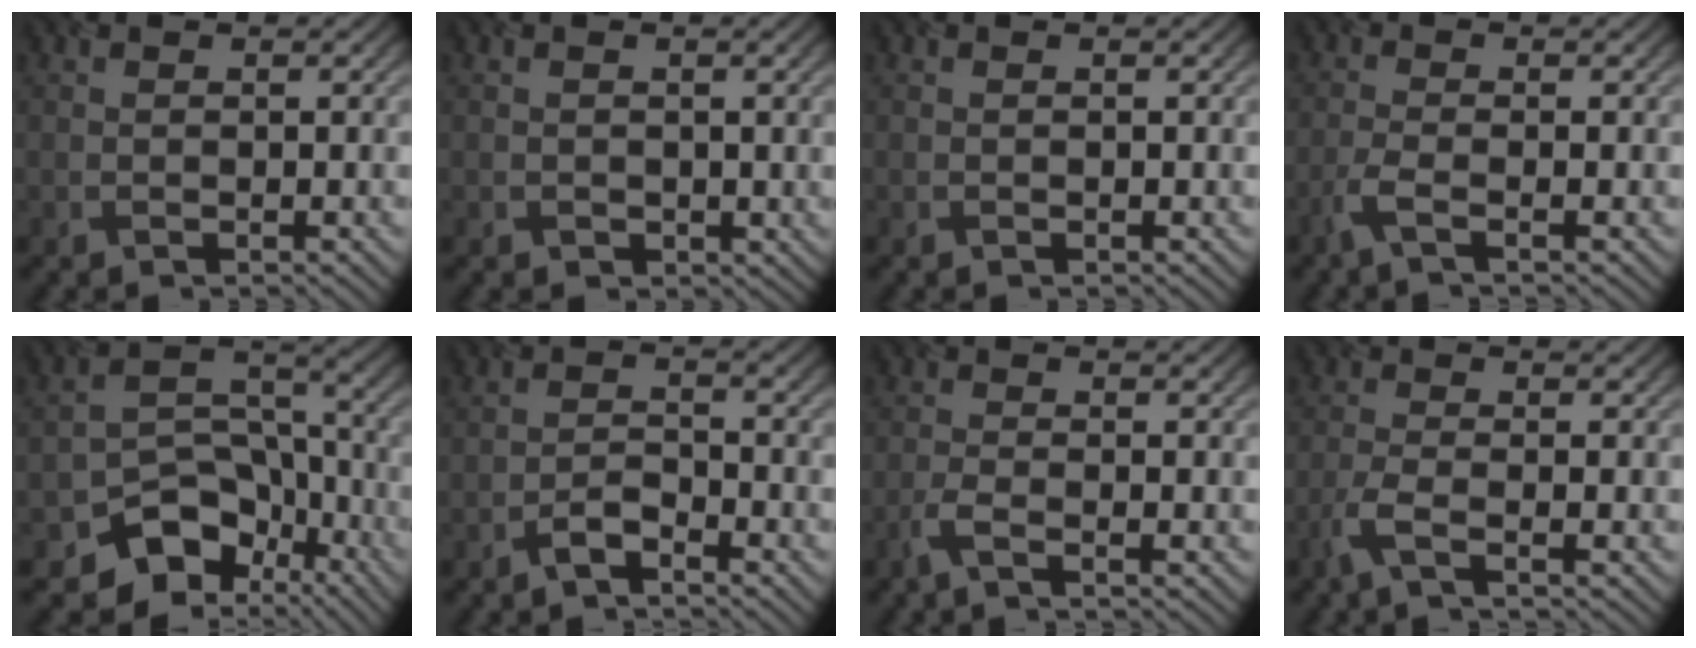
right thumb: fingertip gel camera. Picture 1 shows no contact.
{"total": 0.8, "force": [-0.1, 0.8, 0.1], "torque": [-0.004, -0.007, -0.005]}
{"total": 0.0}
{"total": 2.6, "force": [-1.5, 0.4, 2.1], "torque": [-0.046, 0.002, -0.042]}
{"total": 10.6, "force": [-6.5, 6.9, 4.7], "torque": [-0.070, -0.015, -0.112]}
{"total": 2.5, "force": [-2.0, 0.7, 1.3], "torque": [-0.023, 0.006, -0.044]}
{"total": 2.2, "force": [-1.4, 0.3, 1.7], "torque": [-0.038, 0.002, -0.038]}
{"total": 3.0, "force": [-1.7, 0.5, 2.4], "torque": [-0.054, 0.002, -0.049]}